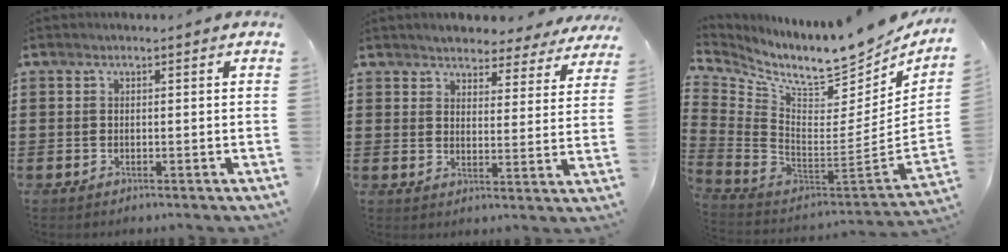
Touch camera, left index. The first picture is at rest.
{"total": 3.9, "force": [3.9, 0.2, 0.1], "torque": [-0.022, -0.021, 0.068]}
{"total": 9.5, "force": [7.7, 1.1, 5.4], "torque": [-0.123, -0.076, 0.124]}